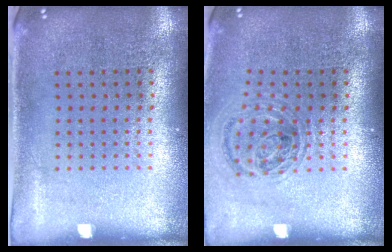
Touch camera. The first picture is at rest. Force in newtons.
{"total": 0.9, "press": 0.9, "slide": 0.2}